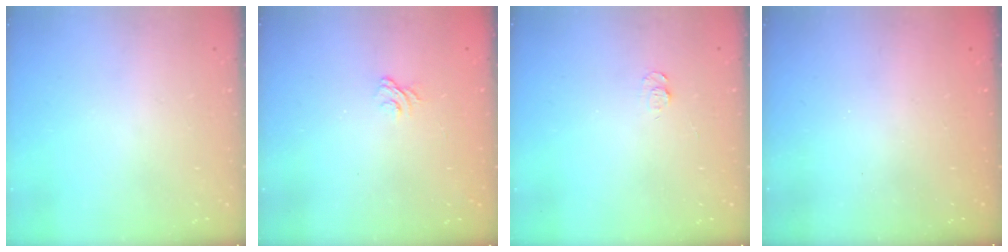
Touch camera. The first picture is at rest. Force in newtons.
{"total": 3.9, "press": 3.6, "slide": 1.3}
{"total": 4.3, "press": 4.2, "slide": 0.5}
{"total": 2.4, "press": 2.3, "slide": 0.8}